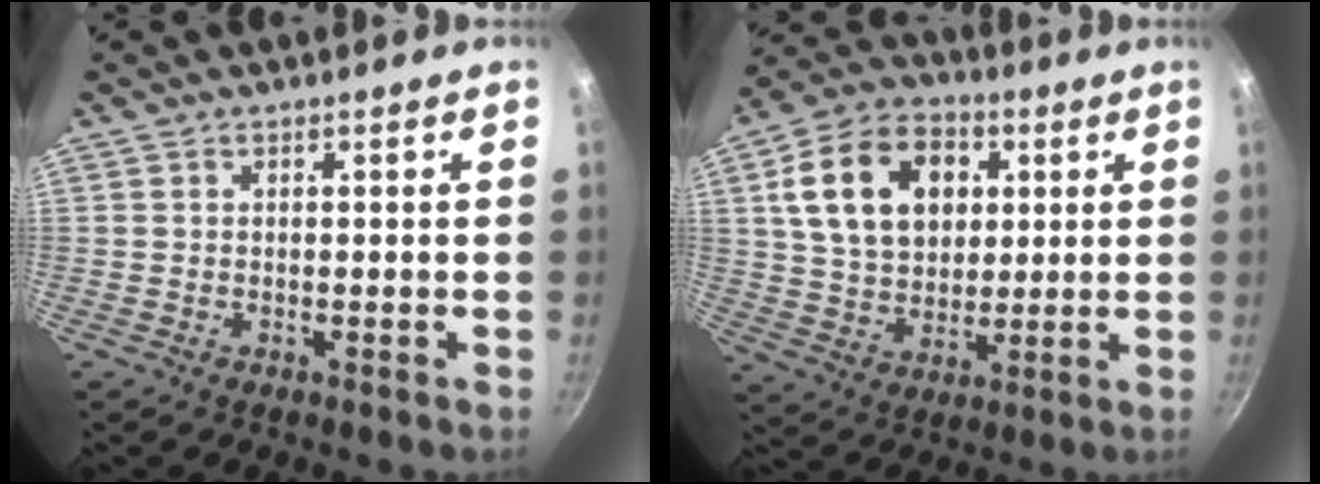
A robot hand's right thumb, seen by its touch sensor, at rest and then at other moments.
{"total": 17.9, "force": [4.6, 12.9, 11.5], "torque": [-0.174, 0.005, 0.076]}